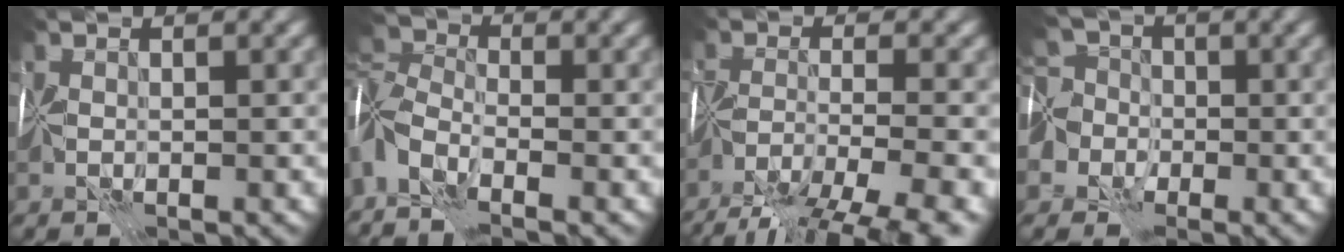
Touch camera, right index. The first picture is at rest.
{"total": 6.5, "force": [-3.5, 3.1, 4.4], "torque": [-0.092, 0.000, -0.081]}
{"total": 10.5, "force": [-8.3, 2.7, 5.8], "torque": [-0.102, -0.017, -0.117]}
{"total": 7.6, "force": [-3.0, 6.1, 3.2], "torque": [-0.050, 0.001, -0.072]}